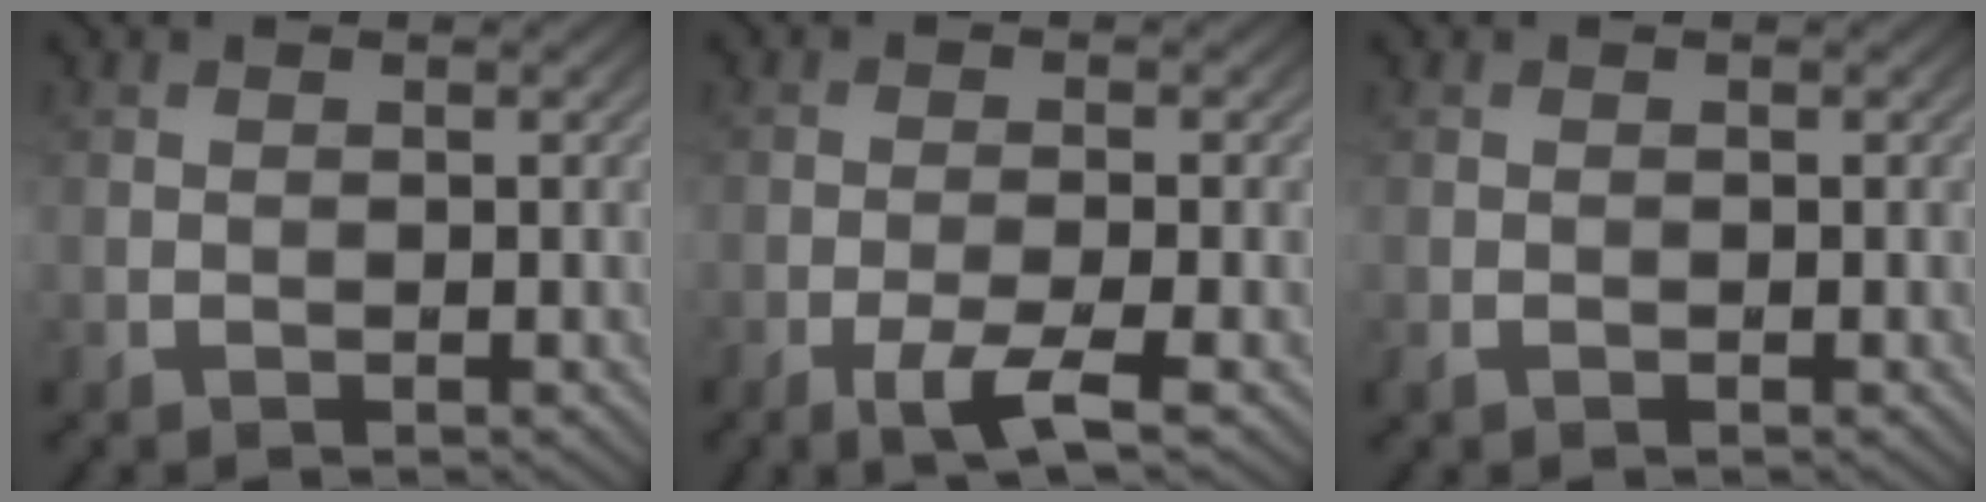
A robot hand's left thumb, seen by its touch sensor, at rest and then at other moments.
{"total": 3.9, "force": [-2.3, 0.4, 3.1], "torque": [-0.057, 0.003, -0.046]}
{"total": 0.7, "force": [-0.4, 0.3, 0.6], "torque": [-0.012, 0.000, -0.007]}